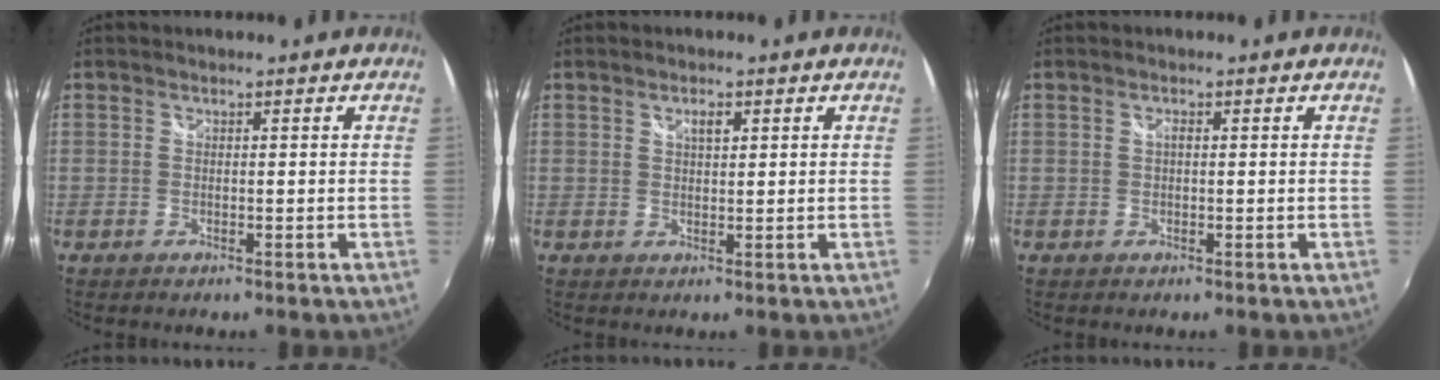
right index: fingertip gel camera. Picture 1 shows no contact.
{"total": 2.0, "force": [1.0, 0.9, 1.4], "torque": [-0.023, 0.004, 0.016]}
{"total": 0.7, "force": [0.1, 0.4, 0.5], "torque": [-0.010, 0.001, 0.000]}